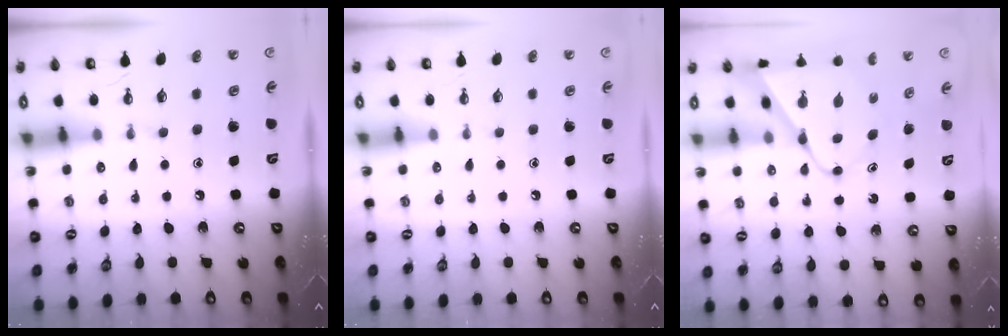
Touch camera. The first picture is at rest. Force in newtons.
{"total": 0.0}
{"total": 9.9, "press": 9.9, "slide": 0.7}